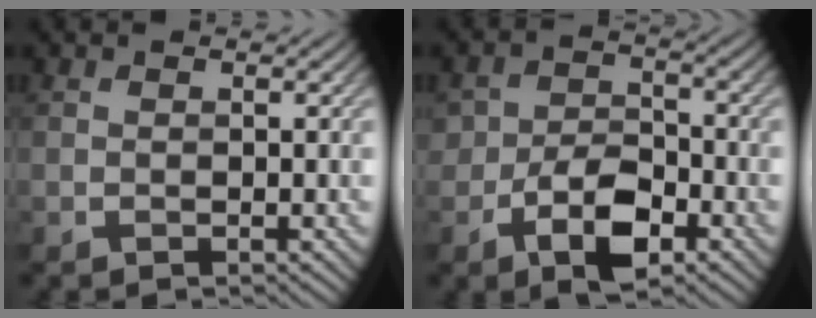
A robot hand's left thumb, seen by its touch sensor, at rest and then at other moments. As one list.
[{"total": 6.3, "force": [-3.1, 3.8, 4.0], "torque": [-0.068, -0.002, -0.062]}]